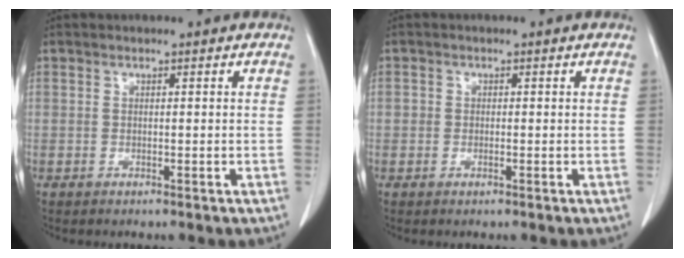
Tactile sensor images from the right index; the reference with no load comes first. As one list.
[{"total": 1.0, "force": [-0.2, 0.8, 0.6], "torque": [-0.009, 0.001, -0.003]}]